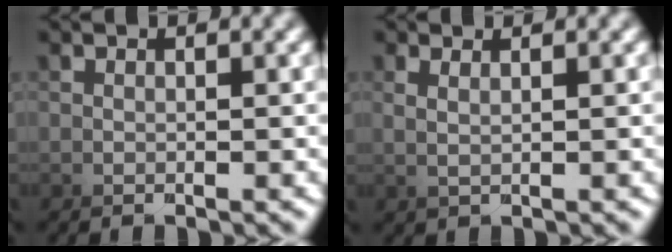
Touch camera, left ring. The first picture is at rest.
{"total": 3.0, "force": [0.5, -2.9, -0.3], "torque": [0.014, 0.016, 0.005]}